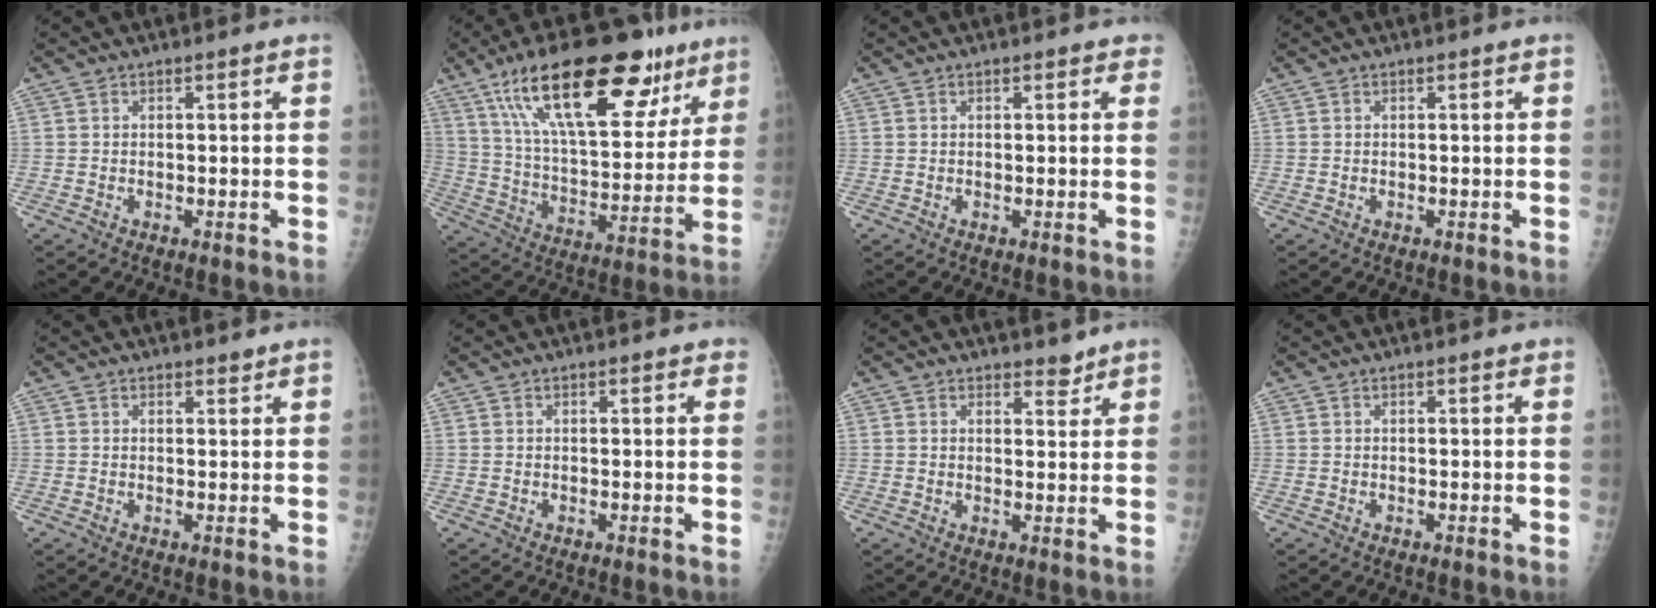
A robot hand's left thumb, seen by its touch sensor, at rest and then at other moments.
{"total": 28.2, "force": [16.1, 11.4, 20.1], "torque": [-0.289, -0.024, 0.266]}
{"total": 1.7, "force": [0.9, 0.9, 1.1], "torque": [-0.003, 0.000, 0.007]}
{"total": 0.0}
{"total": 1.1, "force": [0.9, 0.4, 0.4], "torque": [-0.001, -0.007, 0.013]}
{"total": 1.2, "force": [0.7, 0.5, 0.8], "torque": [-0.008, 0.000, 0.006]}
{"total": 2.7, "force": [2.2, 1.2, 0.8], "torque": [0.005, -0.017, 0.031]}
{"total": 0.8, "force": [0.5, 0.2, 0.6], "torque": [-0.009, 0.000, 0.005]}